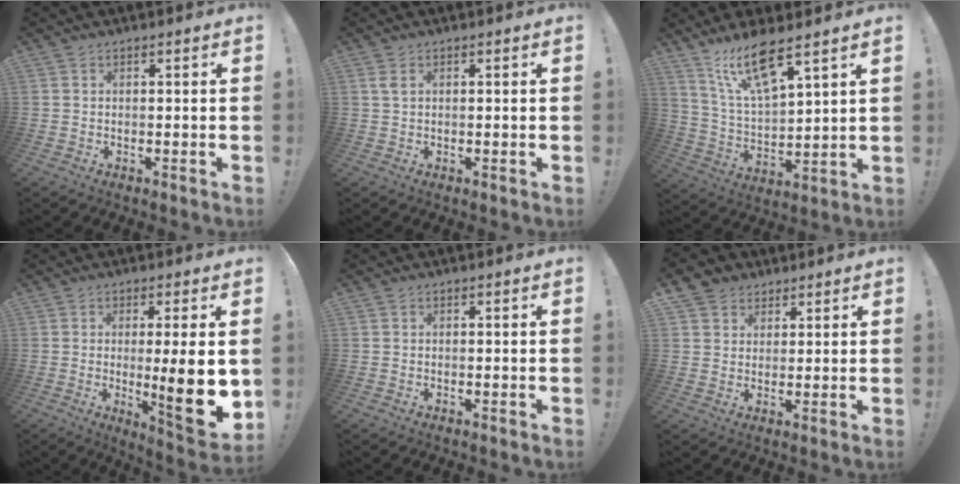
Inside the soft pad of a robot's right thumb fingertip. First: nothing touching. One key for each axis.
{"total": 1.8, "fx": 0.8, "fy": 0.4, "fz": 1.5, "tx": -0.027, "ty": -0.002, "tz": 0.013}
{"total": 13.5, "fx": 9.8, "fy": 3.3, "fz": 8.6, "tx": -0.170, "ty": -0.051, "tz": 0.171}
{"total": 14.1, "fx": -0.9, "fy": 1.9, "fz": 14.0, "tx": -0.184, "ty": -0.018, "tz": -0.009}
{"total": 0.0}
{"total": 5.4, "fx": 3.4, "fy": 4.2, "fz": 0.6, "tx": -0.009, "ty": -0.020, "tz": 0.066}